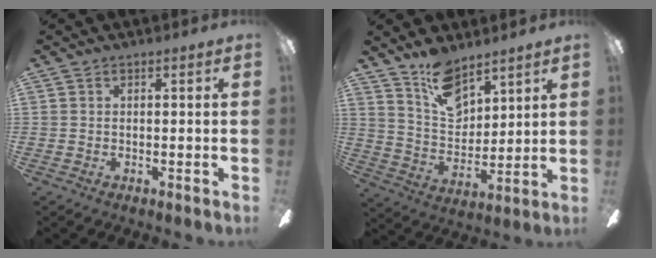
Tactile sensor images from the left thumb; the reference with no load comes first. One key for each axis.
{"total": 12.2, "fx": 9.3, "fy": 6.2, "fz": 5.0, "tx": -0.090, "ty": -0.053, "tz": 0.175}